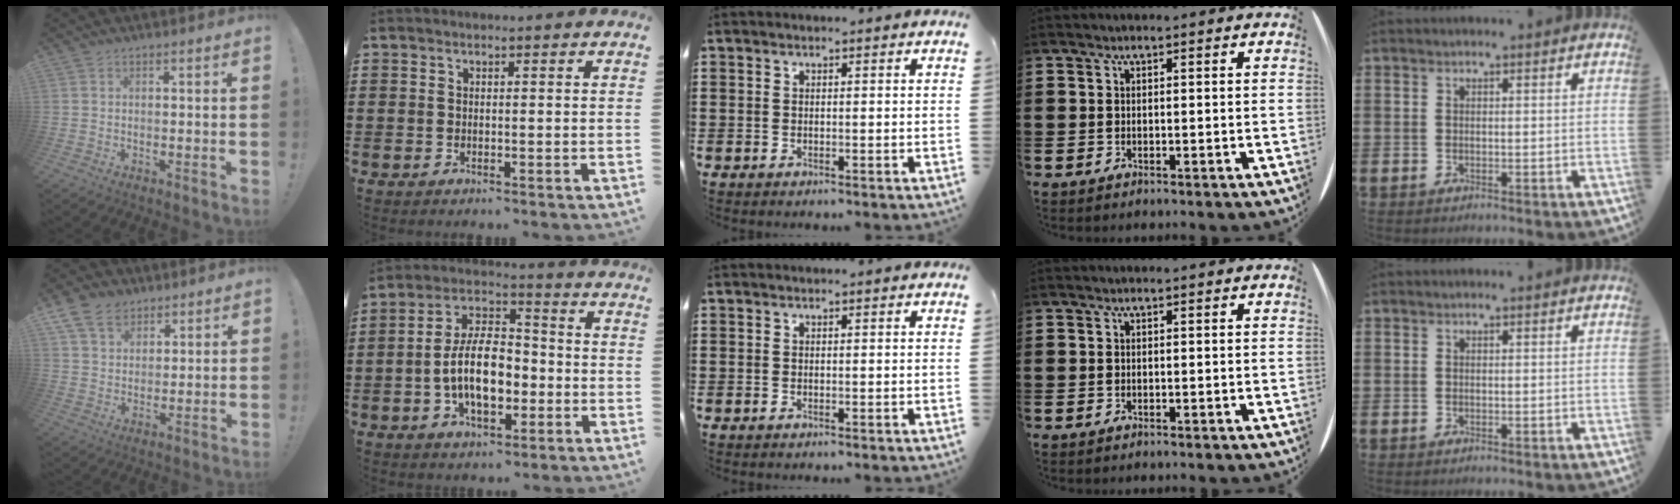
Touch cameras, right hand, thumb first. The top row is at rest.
{"thumb": {"total": 9.5, "force": [6.0, 6.6, 3.4], "torque": [-0.061, -0.029, 0.119]}, "index": {"total": 11.1, "force": [-2.5, 6.0, 9.0], "torque": [-0.180, -0.001, -0.052]}}